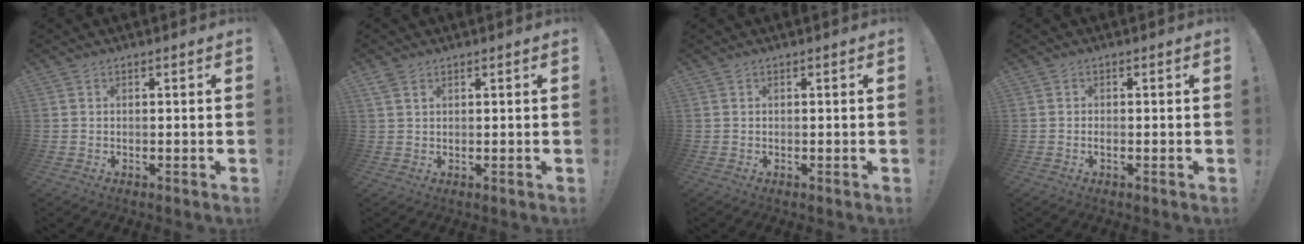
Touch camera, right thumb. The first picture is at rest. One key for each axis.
{"total": 1.6, "fx": 1.0, "fy": 0.8, "fz": 0.9, "tx": -0.026, "ty": 0.003, "tz": 0.021}
{"total": 0.0}
{"total": 0.9, "fx": -0.6, "fy": 0.2, "fz": 0.6, "tx": -0.012, "ty": 0.002, "tz": -0.011}